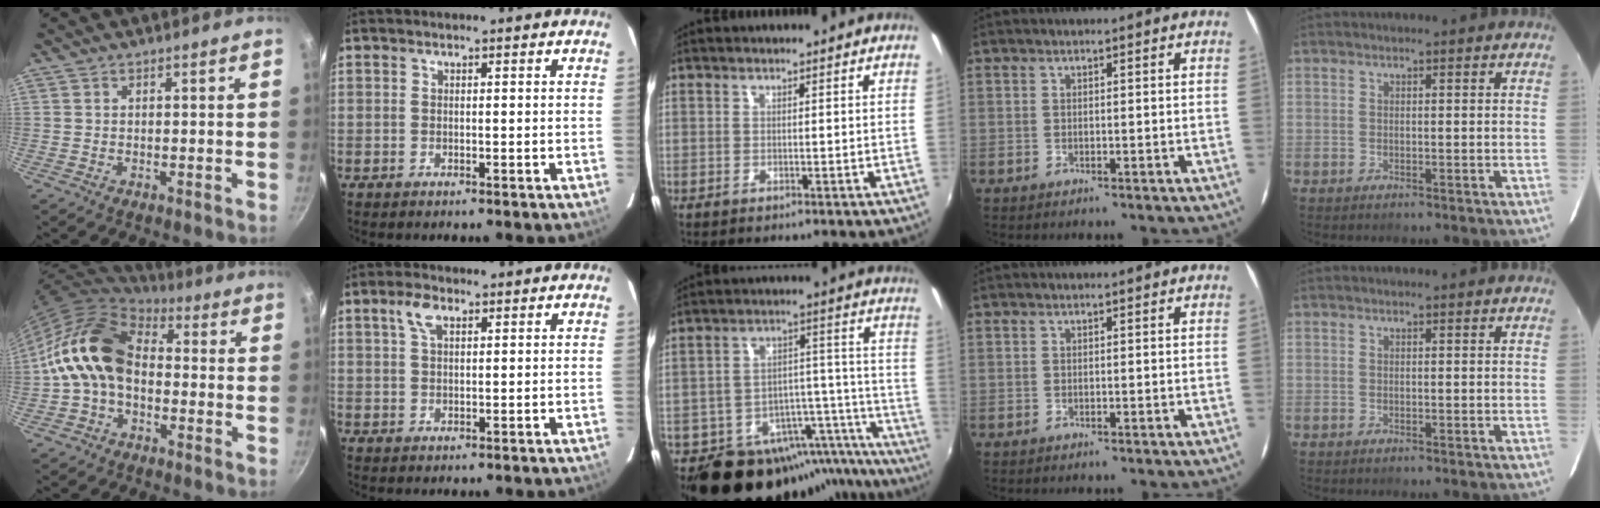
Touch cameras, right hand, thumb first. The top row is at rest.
{"thumb": {"total": 13.8, "force": [-0.6, 9.7, 9.7], "torque": [-0.145, 0.039, -0.028]}, "index": {"total": 3.4, "force": [1.8, 1.7, 2.4], "torque": [-0.045, 0.009, 0.032]}, "middle": {"total": 24.7, "force": [-20.6, 10.6, 8.5], "torque": [-0.126, 0.043, -0.276]}}